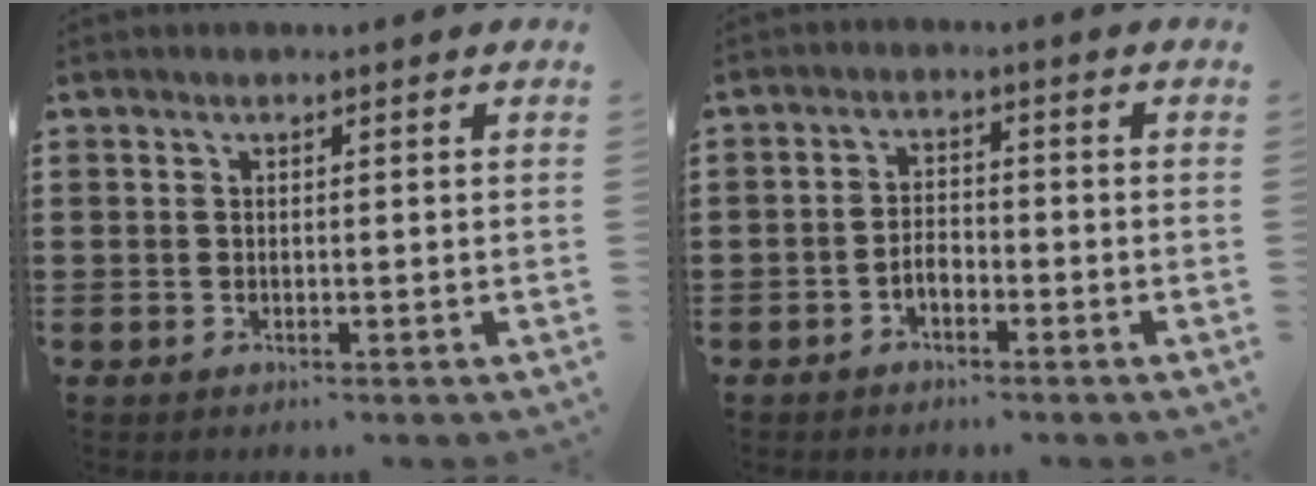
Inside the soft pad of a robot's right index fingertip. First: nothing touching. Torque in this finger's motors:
{"motor_torque": [1.08, 1.06, 0.07, 0.05]}